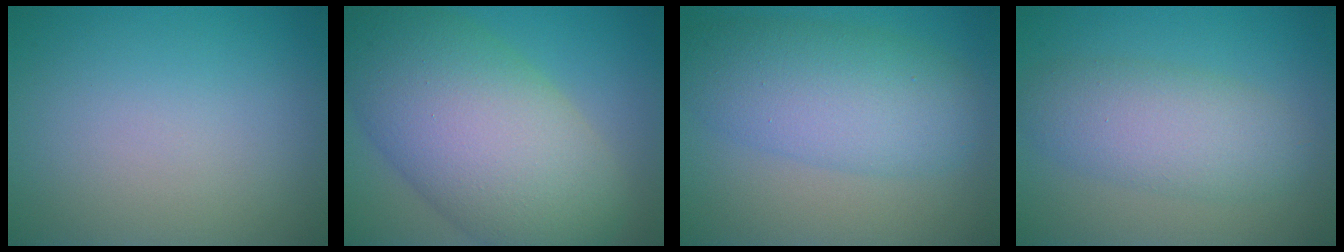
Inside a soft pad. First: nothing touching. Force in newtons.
{"total": 13.4, "press": 13.4, "slide": 0.5}
{"total": 6.9, "press": 6.9, "slide": 0.1}
{"total": 4.8, "press": 4.8, "slide": 0.1}